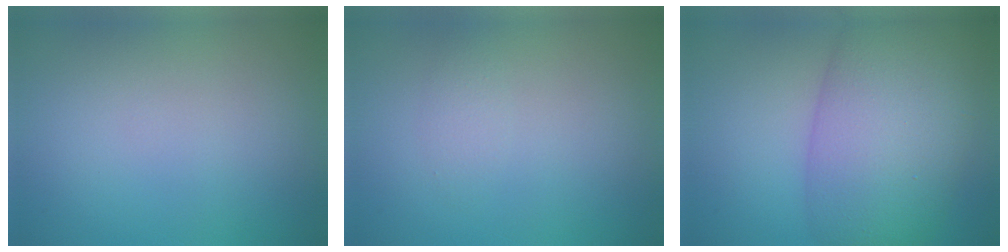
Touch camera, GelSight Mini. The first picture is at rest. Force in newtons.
{"total": 1.1, "press": 1.1, "slide": 0.1}
{"total": 10.2, "press": 10.2, "slide": 0.4}